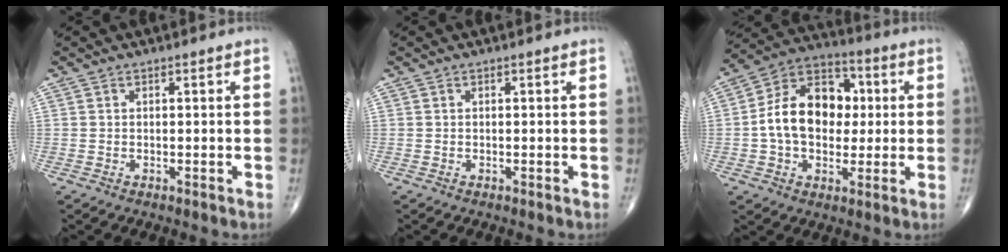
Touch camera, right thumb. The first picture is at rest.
{"total": 0.0}
{"total": 16.0, "force": [0.6, 11.3, 11.3], "torque": [-0.156, 0.028, 0.002]}